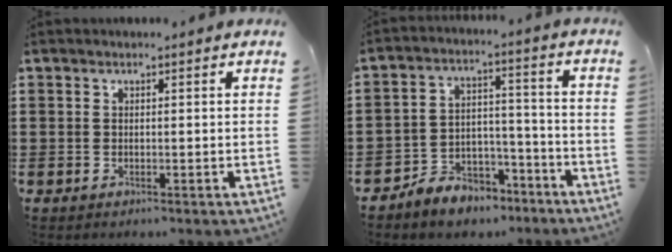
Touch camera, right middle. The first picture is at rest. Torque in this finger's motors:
{"motor_torque": [2.14, 0.00, 0.14, 0.07]}